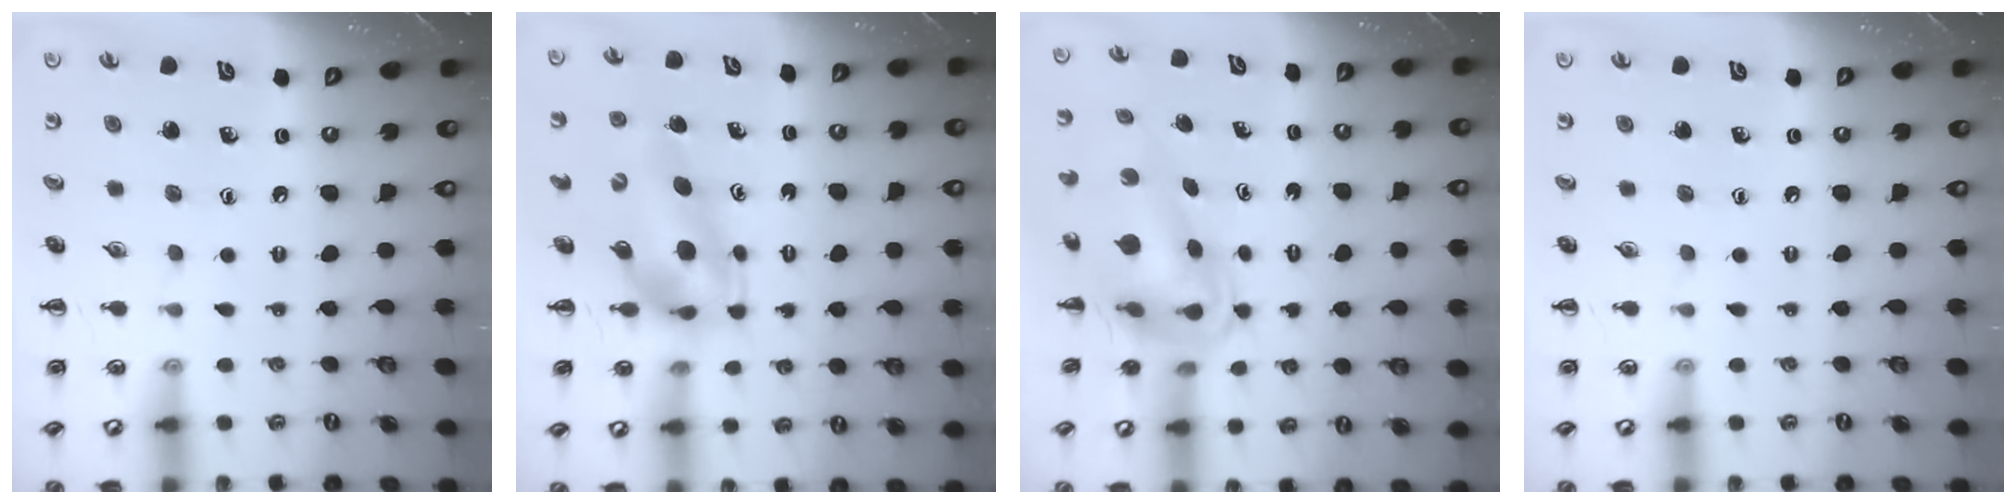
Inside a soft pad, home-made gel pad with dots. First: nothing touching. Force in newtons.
{"total": 5.8, "press": 5.6, "slide": 1.5}
{"total": 7.6, "press": 7.2, "slide": 2.4}
{"total": 0.0}